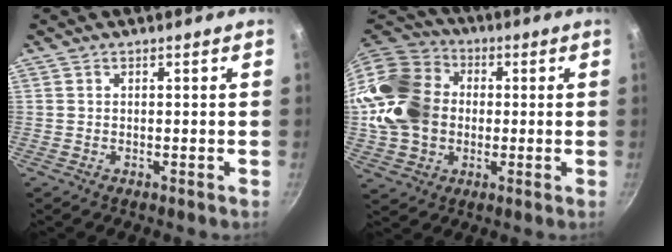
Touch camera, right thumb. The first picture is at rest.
{"total": 20.3, "force": [0.6, 16.4, 11.9], "torque": [-0.222, 0.038, 0.010]}